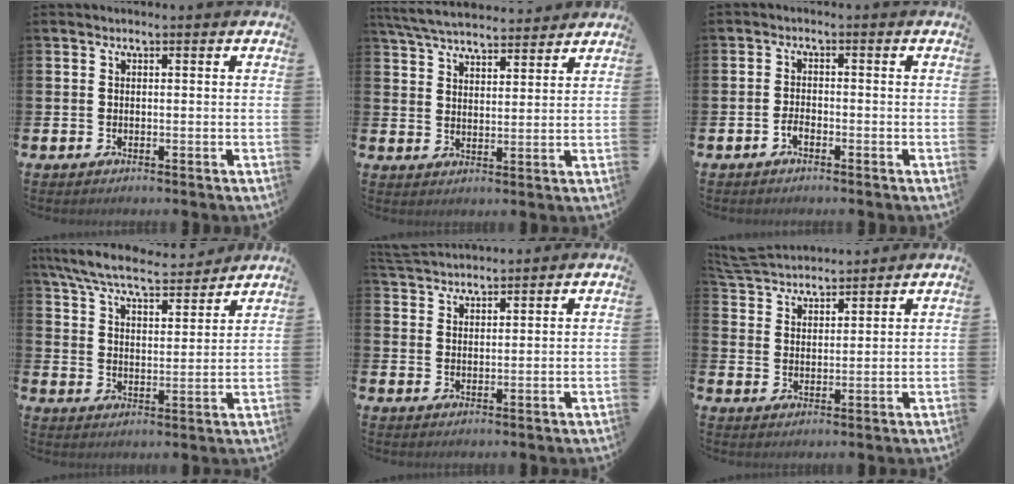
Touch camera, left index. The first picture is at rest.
{"total": 6.1, "force": [5.9, 1.0, 1.2], "torque": [-0.047, -0.028, 0.107]}
{"total": 1.5, "force": [-1.0, 0.6, 0.9], "torque": [-0.024, 0.004, -0.018]}
{"total": 7.9, "force": [7.2, 1.3, 2.8], "torque": [-0.083, -0.041, 0.127]}
{"total": 3.7, "force": [3.7, 0.4, 0.1], "torque": [-0.013, -0.019, 0.068]}
{"total": 5.7, "force": [5.6, 0.7, 0.4], "torque": [-0.035, -0.027, 0.103]}